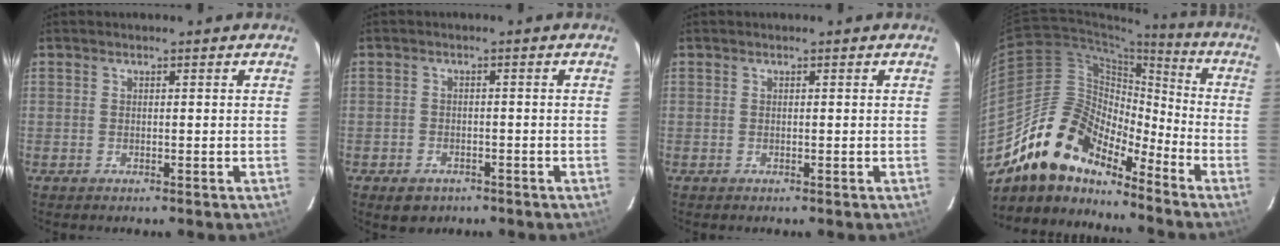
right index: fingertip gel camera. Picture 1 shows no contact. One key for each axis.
{"total": 4.2, "fx": -2.6, "fy": 3.0, "fz": 1.2, "tx": -0.033, "ty": 0.001, "tz": -0.035}
{"total": 0.0}
{"total": 16.1, "fx": -12.9, "fy": 6.8, "fz": 6.8, "tx": -0.128, "ty": 0.015, "tz": -0.245}